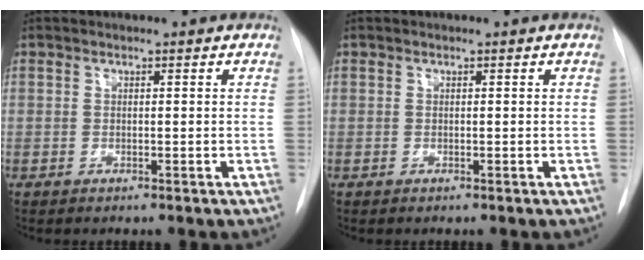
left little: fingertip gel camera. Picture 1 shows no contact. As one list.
[{"total": 0.0}]